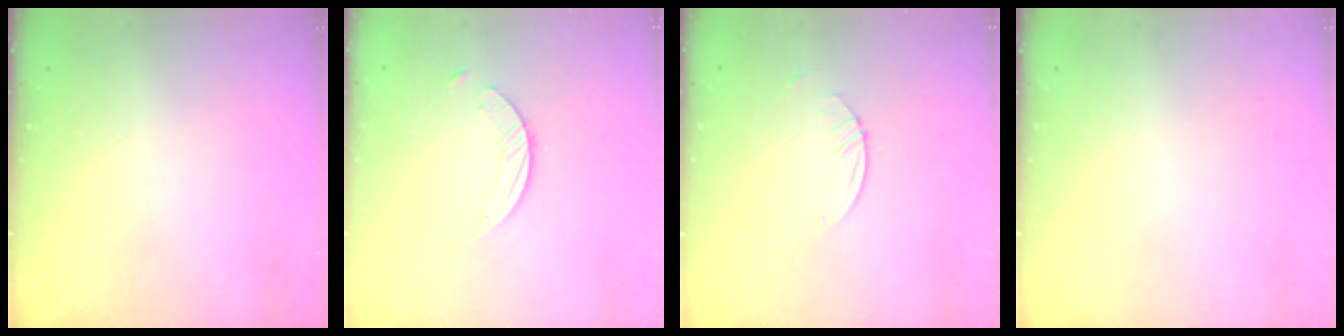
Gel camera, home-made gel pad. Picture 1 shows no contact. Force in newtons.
{"total": 1.4, "press": 1.4, "slide": 0.2}
{"total": 0.8, "press": 0.8, "slide": 0.2}
{"total": 0.0}